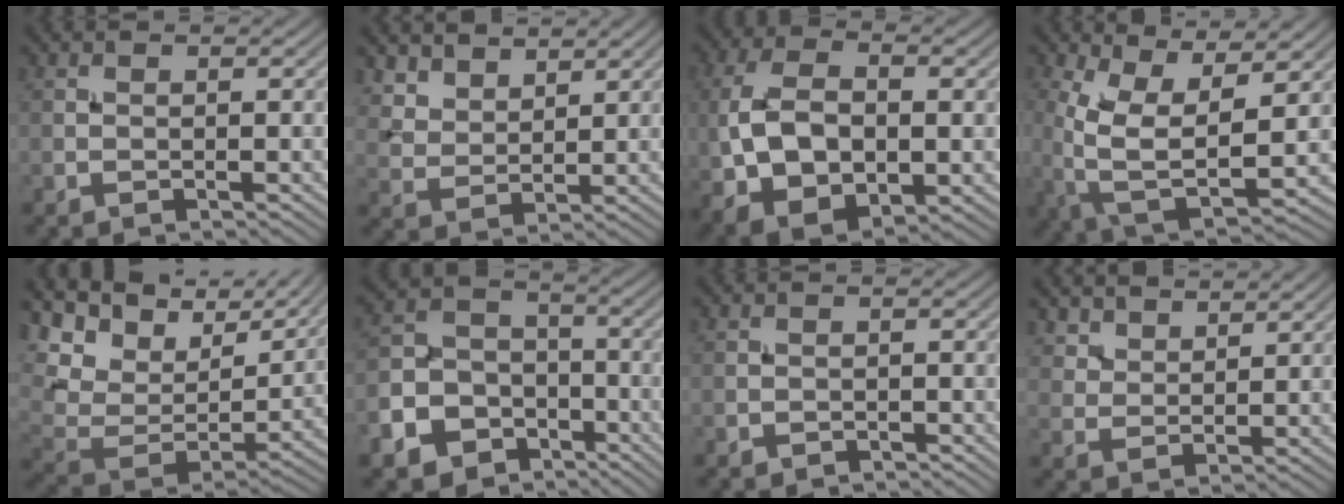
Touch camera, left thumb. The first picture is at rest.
{"total": 4.8, "force": [3.9, 2.3, 1.7], "torque": [-0.050, -0.015, 0.099]}
{"total": 12.0, "force": [-0.9, 7.2, 9.6], "torque": [-0.209, -0.011, -0.007]}
{"total": 11.2, "force": [1.6, 5.2, 9.8], "torque": [-0.218, -0.007, 0.027]}
{"total": 15.3, "force": [10.3, 7.4, 8.6], "torque": [-0.222, 0.022, 0.169]}
{"total": 11.3, "force": [-6.3, 8.4, 4.2], "torque": [-0.114, -0.036, -0.122]}
{"total": 0.8, "force": [-0.7, 0.4, 0.2], "torque": [-0.001, -0.002, -0.014]}
{"total": 4.5, "force": [3.9, 1.8, 1.4], "torque": [-0.039, -0.017, 0.101]}